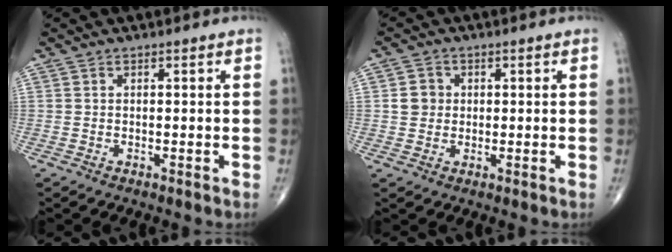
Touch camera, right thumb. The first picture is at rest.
{"total": 3.6, "force": [0.4, 3.3, 1.4], "torque": [-0.007, 0.004, 0.004]}